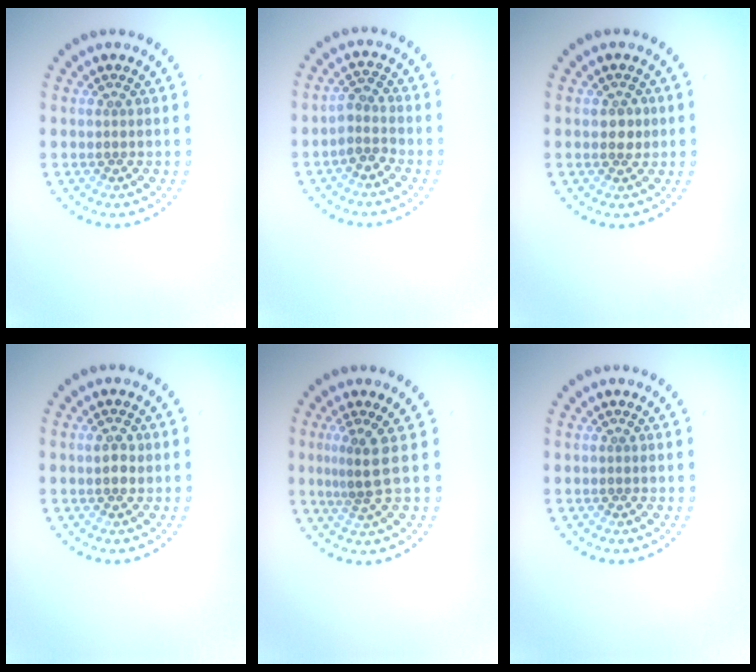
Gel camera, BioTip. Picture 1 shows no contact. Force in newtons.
{"total": 1.9, "press": 1.5, "slide": 1.1}
{"total": 1.4, "press": 1.4, "slide": 0.2}
{"total": 1.4, "press": 1.4, "slide": 0.2}
{"total": 2.5, "press": 1.6, "slide": 1.9}
{"total": 0.0}